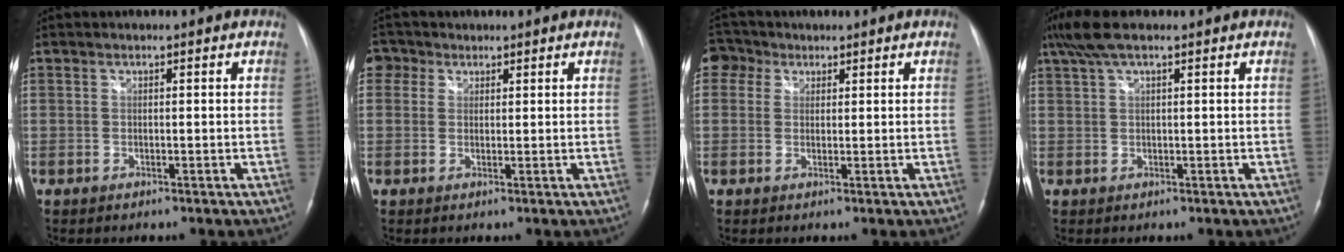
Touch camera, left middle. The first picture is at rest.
{"total": 3.2, "force": [1.7, 2.7, 0.5], "torque": [-0.010, 0.016, 0.028]}
{"total": 3.9, "force": [2.0, 3.3, 0.8], "torque": [-0.020, 0.019, 0.037]}
{"total": 5.4, "force": [3.7, 1.1, 3.8], "torque": [-0.085, 0.033, 0.072]}